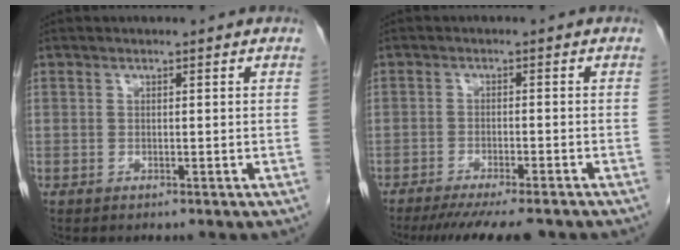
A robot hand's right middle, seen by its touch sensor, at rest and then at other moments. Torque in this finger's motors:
{"motor_torque": [1.10, -0.91, 0.15, 0.06]}